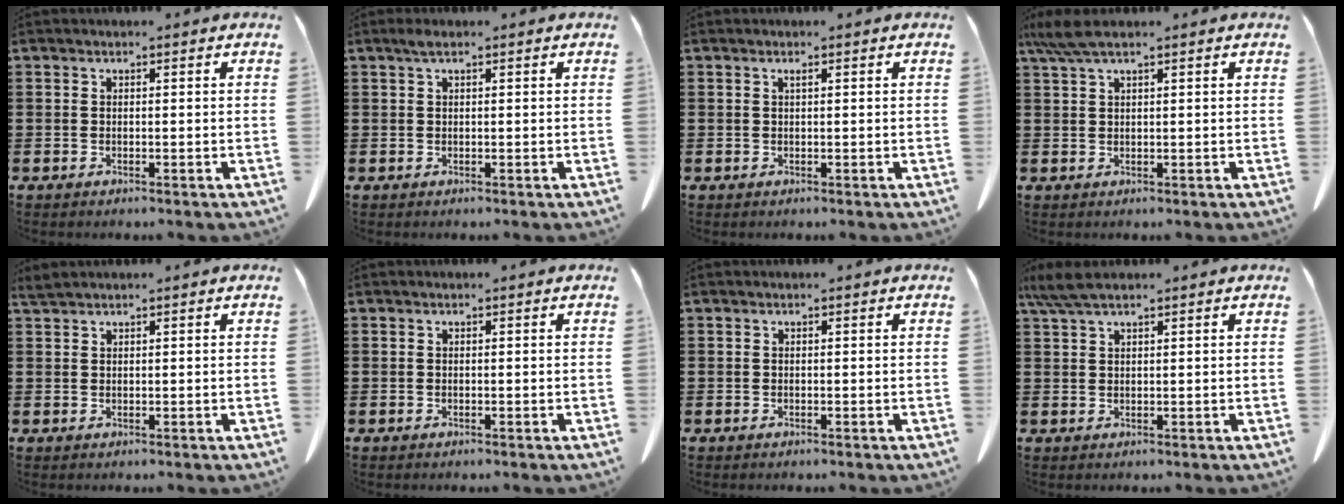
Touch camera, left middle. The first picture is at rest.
{"total": 1.0, "force": [0.5, 0.2, 0.9], "torque": [-0.019, 0.002, 0.009]}
{"total": 0.5, "force": [0.3, 0.1, 0.5], "torque": [-0.010, -0.002, 0.006]}
{"total": 3.7, "force": [2.4, 0.4, 2.8], "torque": [-0.059, 0.001, 0.045]}
{"total": 1.3, "force": [1.1, 0.0, 0.5], "torque": [-0.014, -0.002, 0.023]}
{"total": 0.0}
{"total": 0.0}
{"total": 3.9, "force": [2.7, 0.6, 2.8], "torque": [-0.059, 0.002, 0.051]}